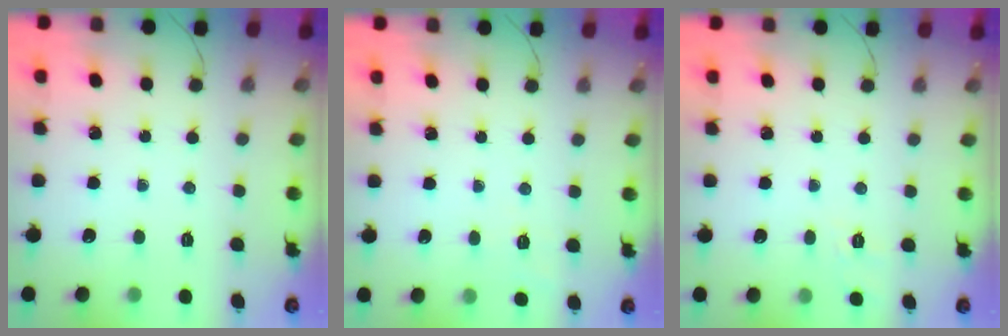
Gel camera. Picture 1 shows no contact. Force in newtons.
{"total": 4.3, "press": 3.9, "slide": 1.8}
{"total": 7.8, "press": 7.5, "slide": 2.2}